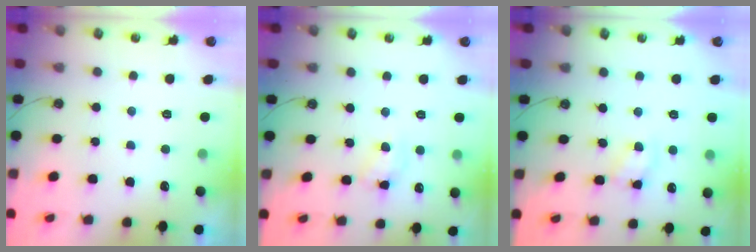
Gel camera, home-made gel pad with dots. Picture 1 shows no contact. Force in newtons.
{"total": 8.6, "press": 8.6, "slide": 0.7}
{"total": 5.2, "press": 5.2, "slide": 0.3}